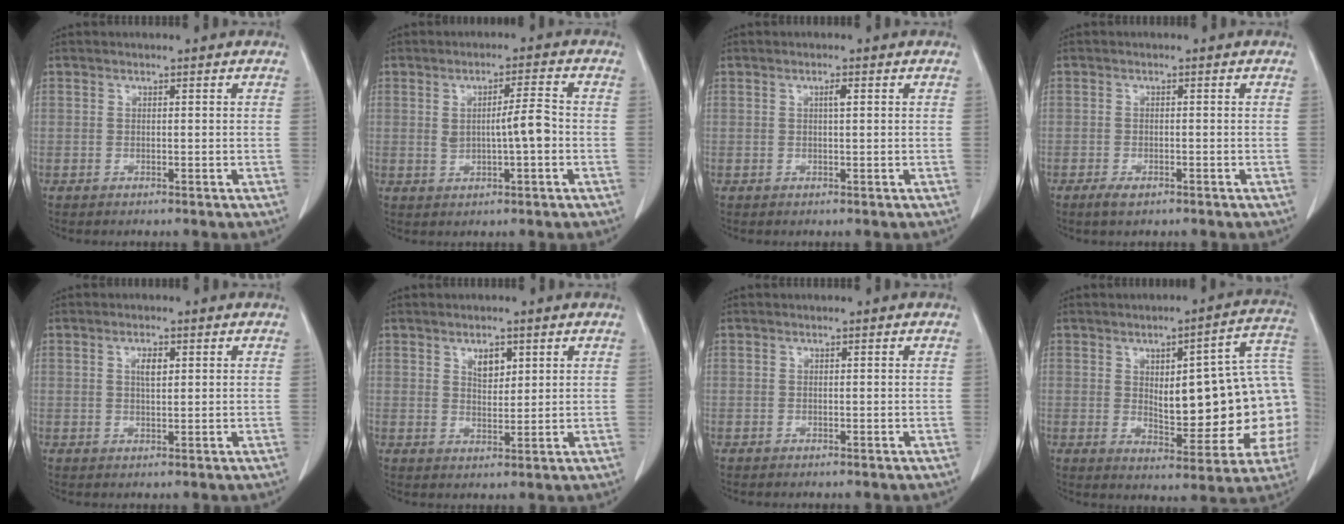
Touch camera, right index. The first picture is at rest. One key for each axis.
{"total": 4.9, "fx": -0.1, "fy": 0.8, "fz": 4.9, "tx": -0.079, "ty": 0.005, "tz": 0.001}
{"total": 1.0, "fx": 0.3, "fy": 0.1, "fz": 1.0, "tx": -0.016, "ty": 0.002, "tz": 0.003}
{"total": 1.8, "fx": -1.2, "fy": 0.7, "fz": 1.2, "tx": -0.023, "ty": -0.001, "tz": -0.018}
{"total": 2.3, "fx": 0.8, "fy": 0.9, "fz": 1.9, "tx": -0.030, "ty": -0.001, "tz": 0.012}
{"total": 3.2, "fx": 1.7, "fy": 1.6, "fz": 2.1, "tx": -0.033, "ty": -0.003, "tz": 0.030}
{"total": 0.0}
{"total": 19.6, "fx": 0.4, "fy": 6.0, "fz": 18.7, "tx": -0.207, "ty": 0.031, "tz": 0.018}